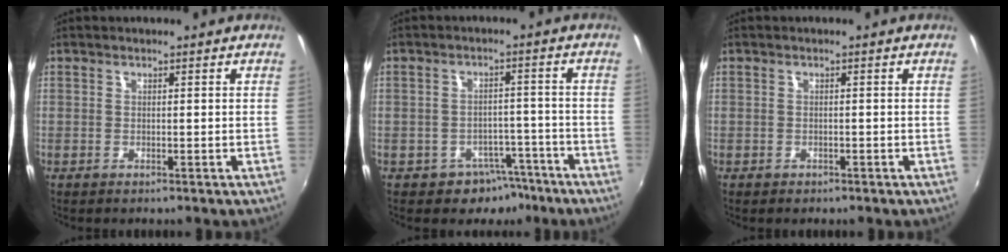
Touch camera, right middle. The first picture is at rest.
{"total": 6.4, "force": [-4.5, 4.3, 1.2], "torque": [-0.024, 0.026, -0.049]}
{"total": 1.2, "force": [-0.8, 0.7, 0.3], "torque": [-0.008, -0.003, -0.013]}